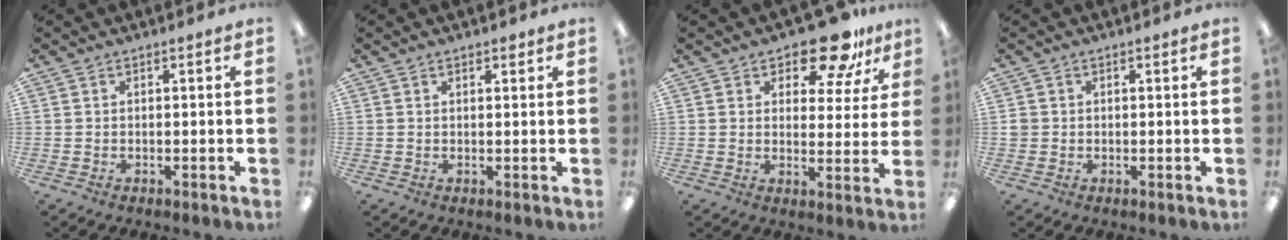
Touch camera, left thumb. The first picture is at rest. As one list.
[{"total": 1.3, "force": [1.0, 0.6, 0.7], "torque": [-0.007, -0.003, 0.016]}, {"total": 12.3, "force": [9.4, 5.2, 6.0], "torque": [-0.075, -0.061, 0.163]}, {"total": 1.3, "force": [0.1, 1.3, 0.3], "torque": [-0.006, 0.004, -0.001]}]